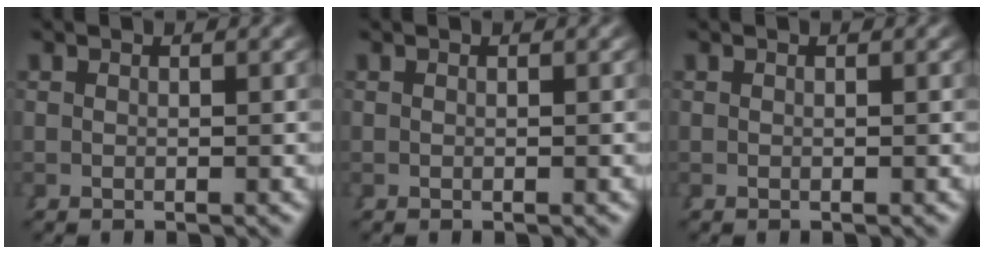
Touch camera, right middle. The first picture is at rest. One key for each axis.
{"total": 0.0}
{"total": 0.0}